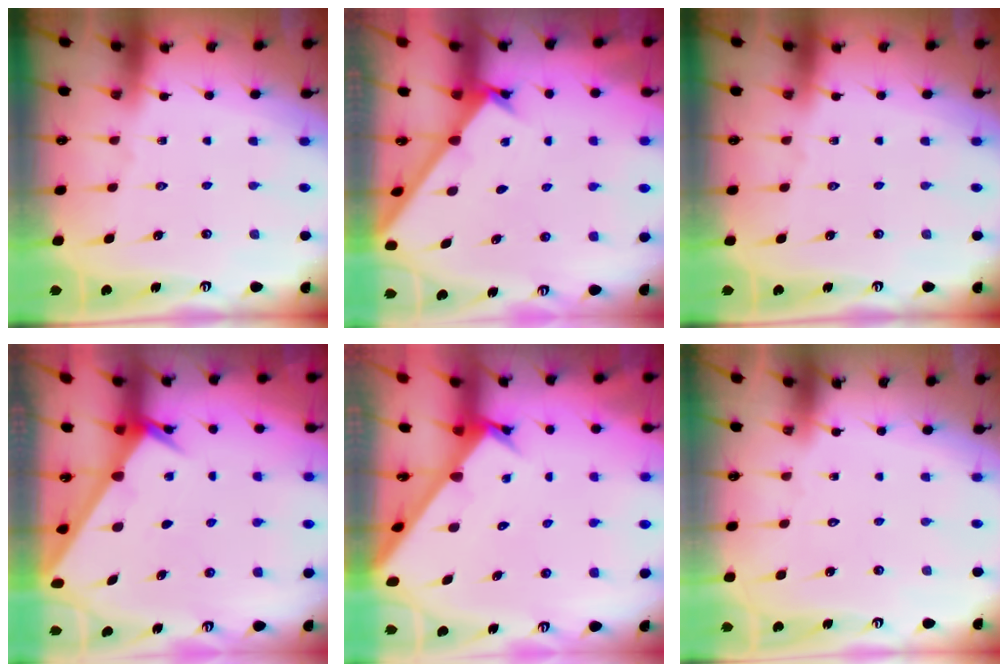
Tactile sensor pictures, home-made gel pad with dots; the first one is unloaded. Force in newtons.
{"total": 1.6, "press": 1.6, "slide": 0.1}
{"total": 0.0}
{"total": 2.2, "press": 2.2, "slide": 0.1}
{"total": 2.7, "press": 2.7, "slide": 0.3}
{"total": 1.6, "press": 1.6, "slide": 0.0}